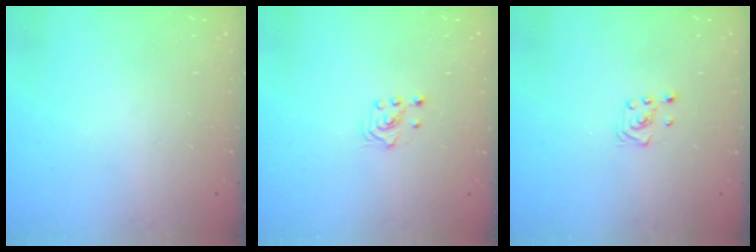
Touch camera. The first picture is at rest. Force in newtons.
{"total": 2.1, "press": 2.1, "slide": 0.1}
{"total": 2.8, "press": 2.6, "slide": 1.0}